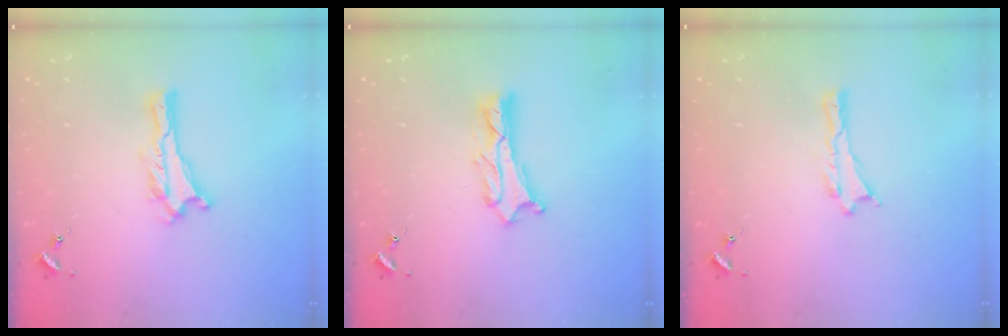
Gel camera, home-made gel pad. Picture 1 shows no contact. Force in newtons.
{"total": 2.6, "press": 2.6, "slide": 0.3}
{"total": 0.0}